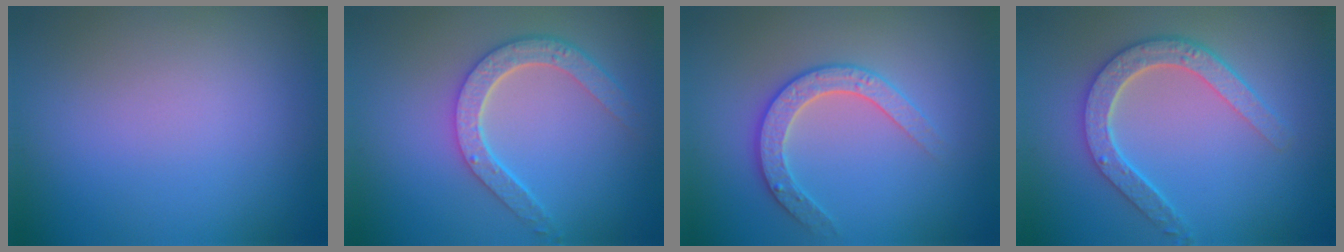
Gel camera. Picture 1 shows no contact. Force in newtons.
{"total": 4.4, "press": 3.5, "slide": 2.7}
{"total": 2.8, "press": 2.8, "slide": 0.3}
{"total": 4.7, "press": 3.7, "slide": 2.9}